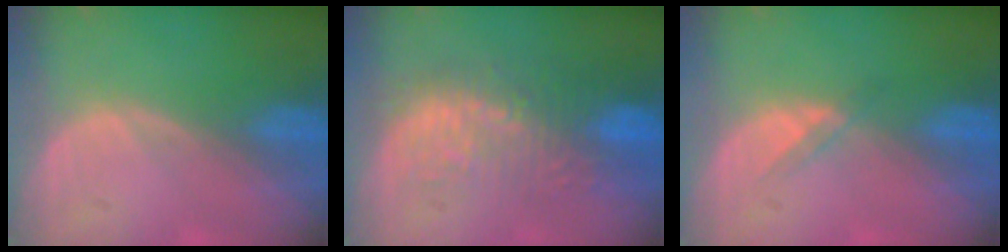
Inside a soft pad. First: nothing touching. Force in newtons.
{"total": 10.1, "press": 9.0, "slide": 4.5}
{"total": 1.8, "press": 1.4, "slide": 1.0}